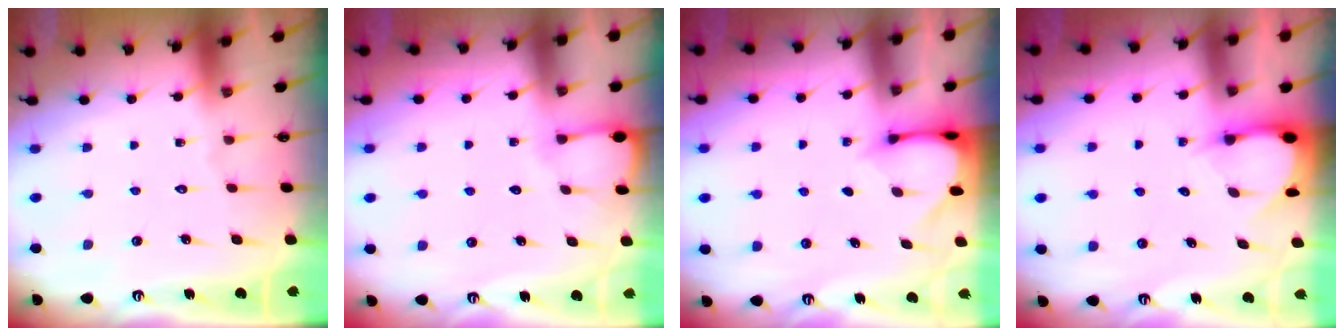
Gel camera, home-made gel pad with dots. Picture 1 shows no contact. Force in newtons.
{"total": 2.8, "press": 2.8, "slide": 0.4}
{"total": 3.2, "press": 3.2, "slide": 0.2}
{"total": 2.8, "press": 2.8, "slide": 0.2}